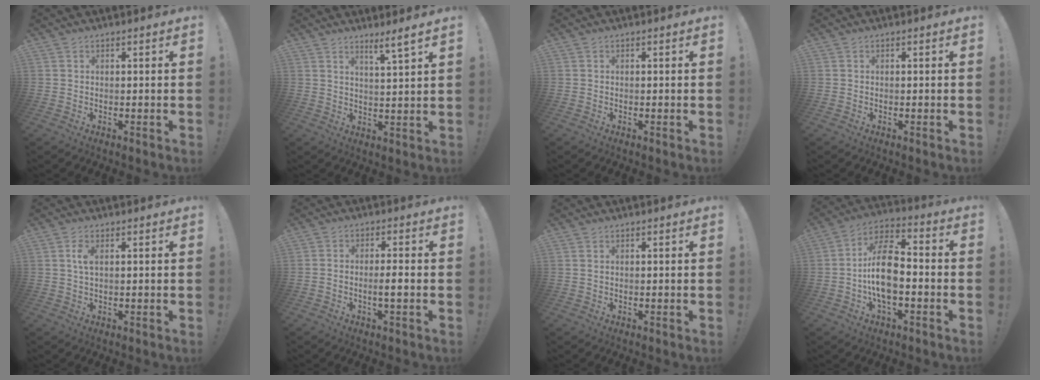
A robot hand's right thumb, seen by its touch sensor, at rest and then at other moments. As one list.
[{"total": 5.0, "force": [3.8, -0.7, 3.2], "torque": [-0.037, -0.033, 0.057]}, {"total": 0.0}, {"total": 0.0}, {"total": 3.2, "force": [0.7, 1.0, 2.9], "torque": [-0.052, 0.001, 0.009]}, {"total": 4.0, "force": [-1.5, 0.7, 3.7], "torque": [-0.067, 0.007, -0.026]}, {"total": 0.7, "force": [0.3, 0.4, 0.5], "torque": [-0.015, 0.003, 0.007]}, {"total": 14.7, "force": [-2.9, 7.6, 12.2], "torque": [-0.229, 0.020, -0.051]}]